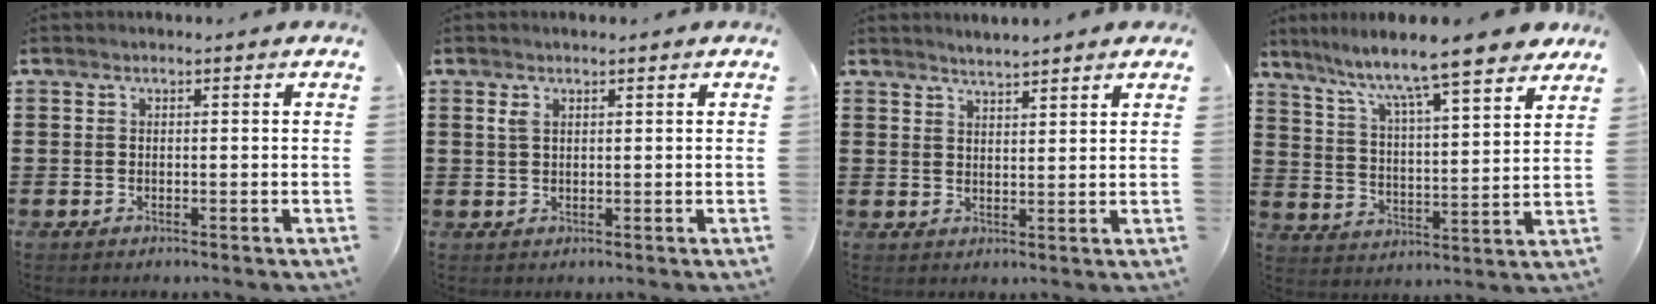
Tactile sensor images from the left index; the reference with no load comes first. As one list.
[{"total": 1.5, "force": [0.8, 0.7, 1.1], "torque": [-0.025, 0.004, 0.014]}, {"total": 2.4, "force": [2.4, -0.1, 0.3], "torque": [-0.012, -0.003, 0.045]}, {"total": 8.7, "force": [7.7, -0.1, 4.2], "torque": [-0.105, -0.055, 0.122]}]